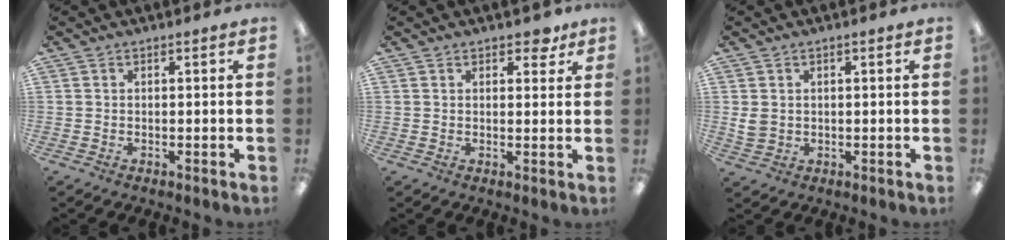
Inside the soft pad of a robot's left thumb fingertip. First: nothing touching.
{"total": 3.4, "force": [2.4, 1.8, 1.7], "torque": [-0.014, -0.004, 0.038]}
{"total": 3.1, "force": [0.7, 2.5, 1.6], "torque": [-0.023, 0.001, 0.014]}